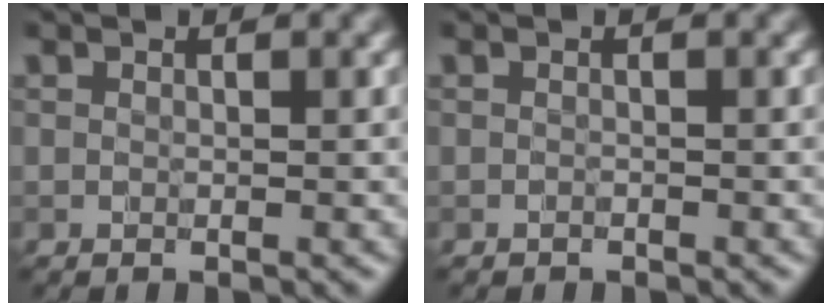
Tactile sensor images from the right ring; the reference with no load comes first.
{"total": 0.0}